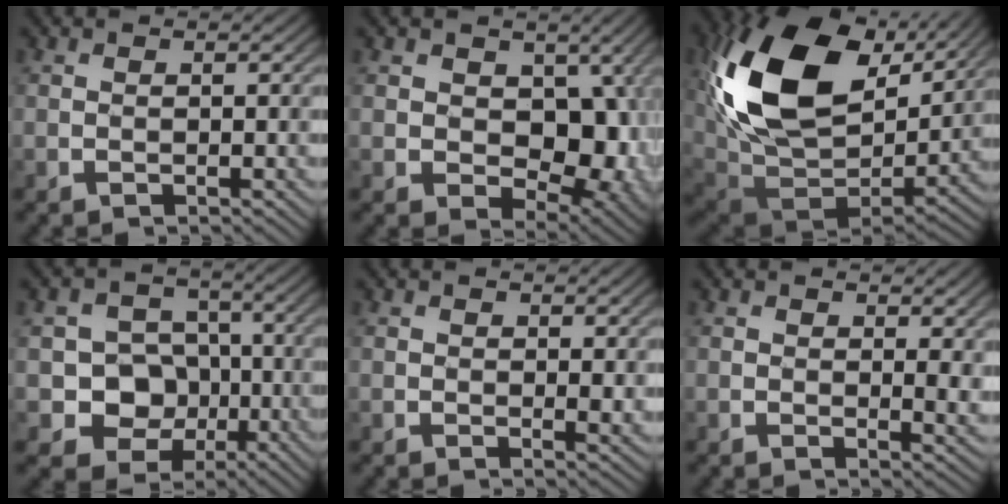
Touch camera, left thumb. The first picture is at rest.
{"total": 11.0, "force": [0.1, 7.7, 7.8], "torque": [-0.127, -0.019, 0.000]}
{"total": 19.7, "force": [6.4, 12.6, 13.6], "torque": [-0.337, 0.002, 0.134]}
{"total": 8.0, "force": [-2.3, 7.1, 2.9], "torque": [-0.054, -0.010, -0.067]}
{"total": 1.9, "force": [1.1, 1.1, 1.1], "torque": [-0.021, -0.005, 0.022]}
{"total": 4.3, "force": [2.1, 2.5, 2.8], "torque": [-0.052, -0.004, 0.041]}